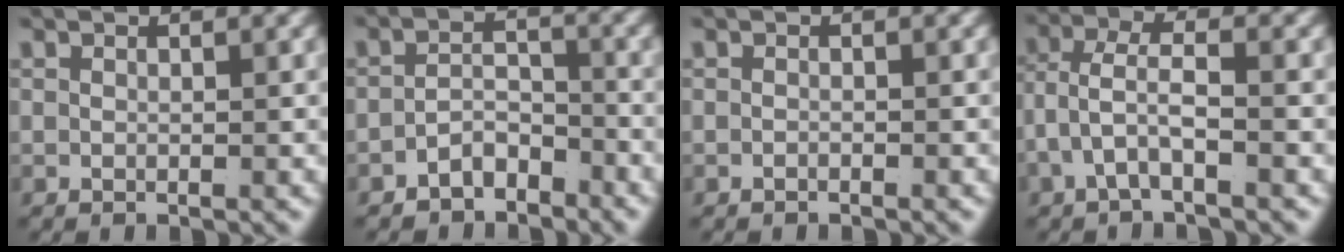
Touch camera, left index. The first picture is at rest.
{"total": 3.6, "force": [-3.2, 1.5, 1.0], "torque": [-0.004, -0.011, -0.055]}
{"total": 0.6, "force": [-0.5, -0.3, 0.0], "torque": [-0.003, -0.004, -0.008]}
{"total": 3.5, "force": [-0.7, 2.0, 2.7], "torque": [-0.067, -0.020, -0.006]}